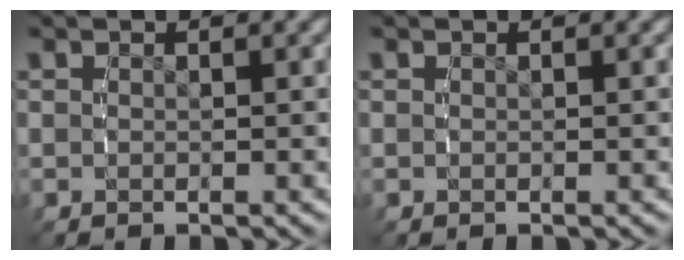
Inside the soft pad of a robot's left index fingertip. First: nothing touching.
{"total": 0.0}